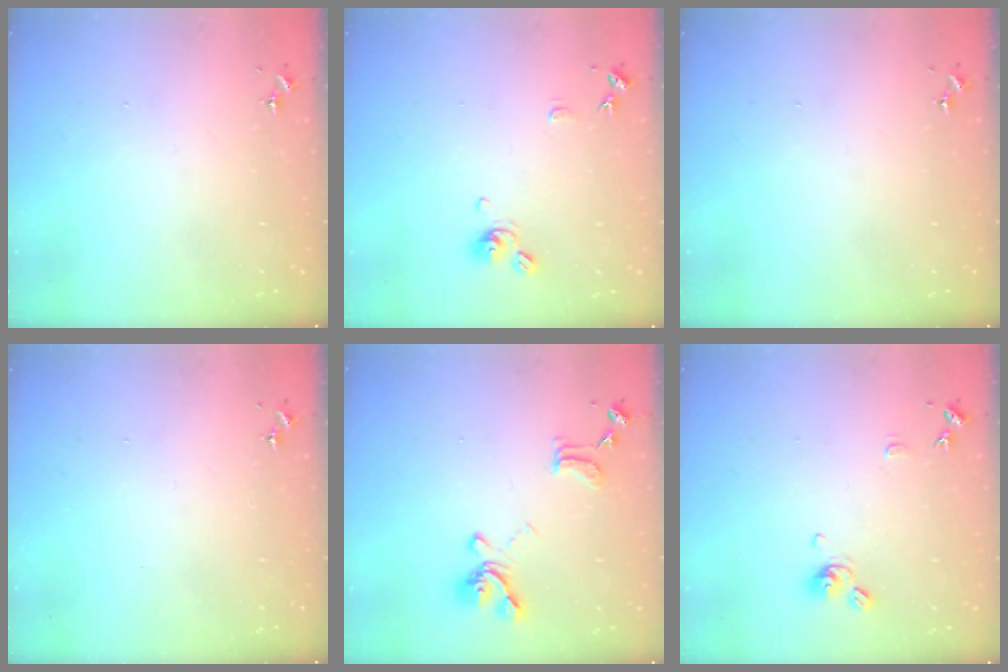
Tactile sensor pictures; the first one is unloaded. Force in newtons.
{"total": 9.4, "press": 9.4, "slide": 0.9}
{"total": 0.0}
{"total": 0.0}
{"total": 15.5, "press": 15.4, "slide": 1.6}
{"total": 9.4, "press": 9.4, "slide": 0.9}